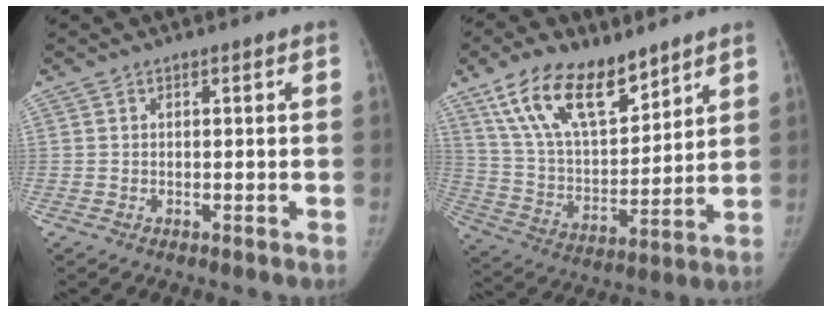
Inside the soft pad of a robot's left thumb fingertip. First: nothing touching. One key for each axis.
{"total": 18.6, "fx": 12.2, "fy": 8.6, "fz": 11.1, "tx": -0.156, "ty": -0.056, "tz": 0.231}